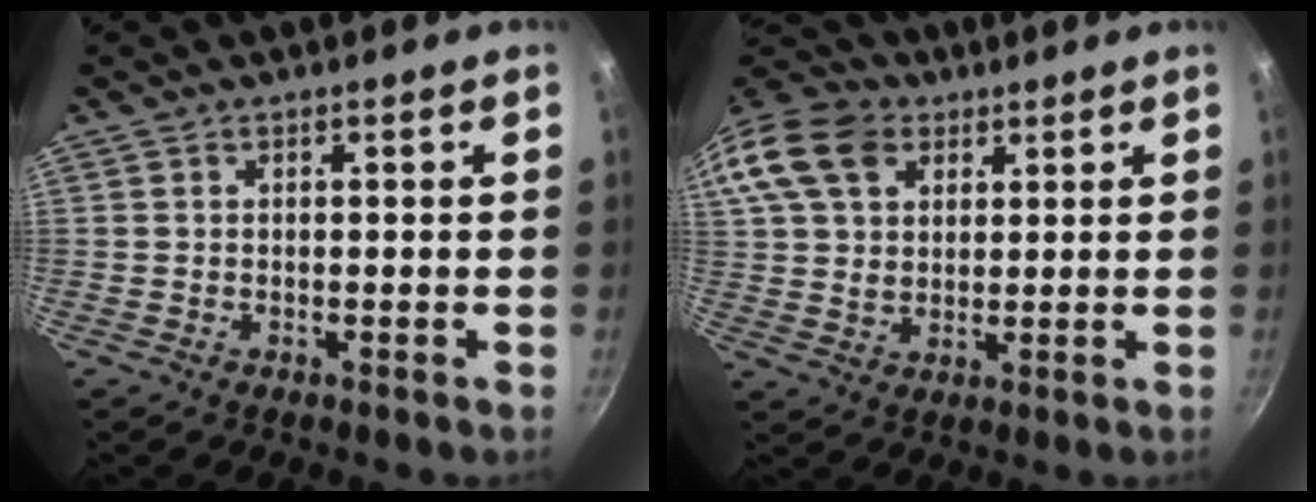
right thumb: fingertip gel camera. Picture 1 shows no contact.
{"total": 17.7, "force": [7.5, 12.8, 9.8], "torque": [-0.200, 0.014, 0.131]}